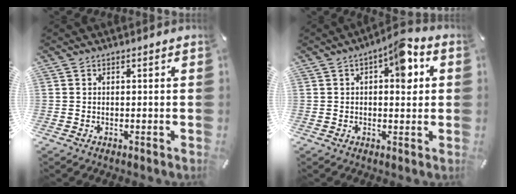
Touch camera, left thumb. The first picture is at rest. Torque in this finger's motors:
{"motor_torque": [0.22, 0.13, 0.50, 0.49, 0.10]}